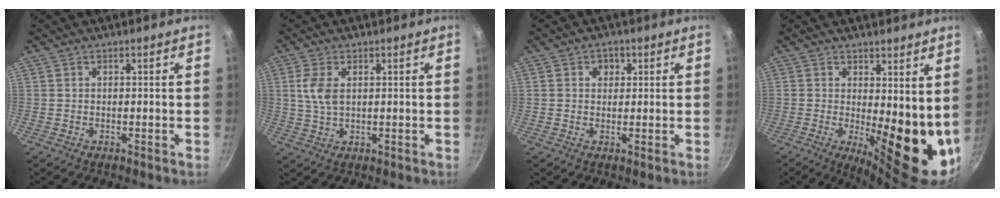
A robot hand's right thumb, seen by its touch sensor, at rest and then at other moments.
{"total": 5.2, "force": [1.3, 2.9, 4.1], "torque": [-0.086, -0.001, 0.025]}
{"total": 2.6, "force": [0.8, 2.2, 1.0], "torque": [0.000, -0.002, 0.010]}
{"total": 14.1, "force": [1.0, 5.5, 12.9], "torque": [-0.137, -0.033, 0.027]}